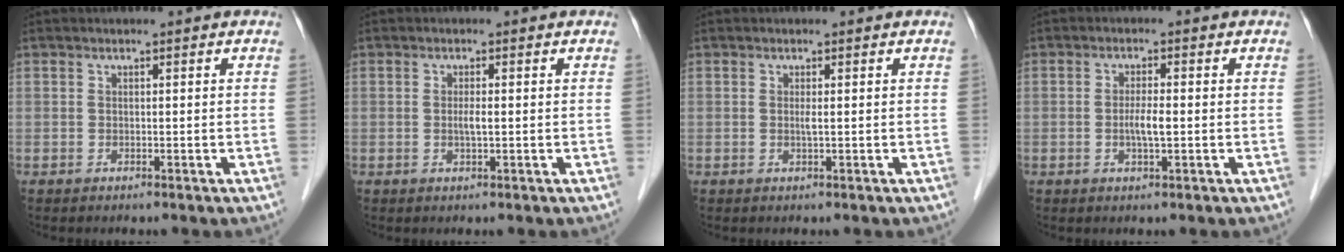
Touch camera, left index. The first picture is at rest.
{"total": 1.5, "force": [-0.1, 0.1, 1.5], "torque": [-0.030, -0.001, -0.003]}
{"total": 0.8, "force": [0.0, -0.1, 0.8], "torque": [-0.018, -0.002, -0.002]}
{"total": 2.8, "force": [-0.4, 0.3, 2.7], "torque": [-0.054, -0.002, -0.009]}